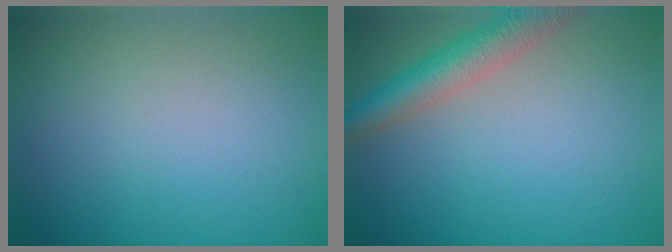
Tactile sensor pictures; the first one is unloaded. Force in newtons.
{"total": 4.5, "press": 4.4, "slide": 0.3}